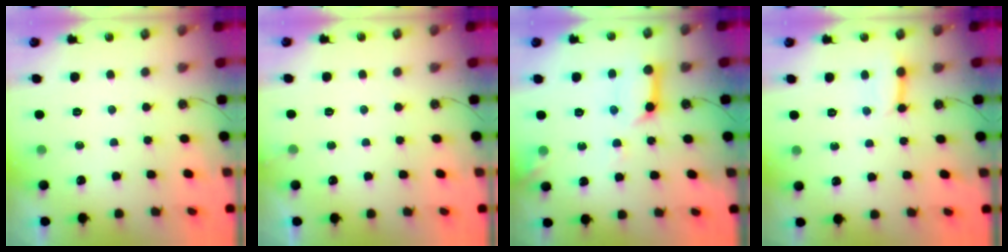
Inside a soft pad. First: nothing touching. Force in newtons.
{"total": 4.5, "press": 4.5, "slide": 0.3}
{"total": 10.8, "press": 10.8, "slide": 0.8}
{"total": 3.2, "press": 3.2, "slide": 0.5}